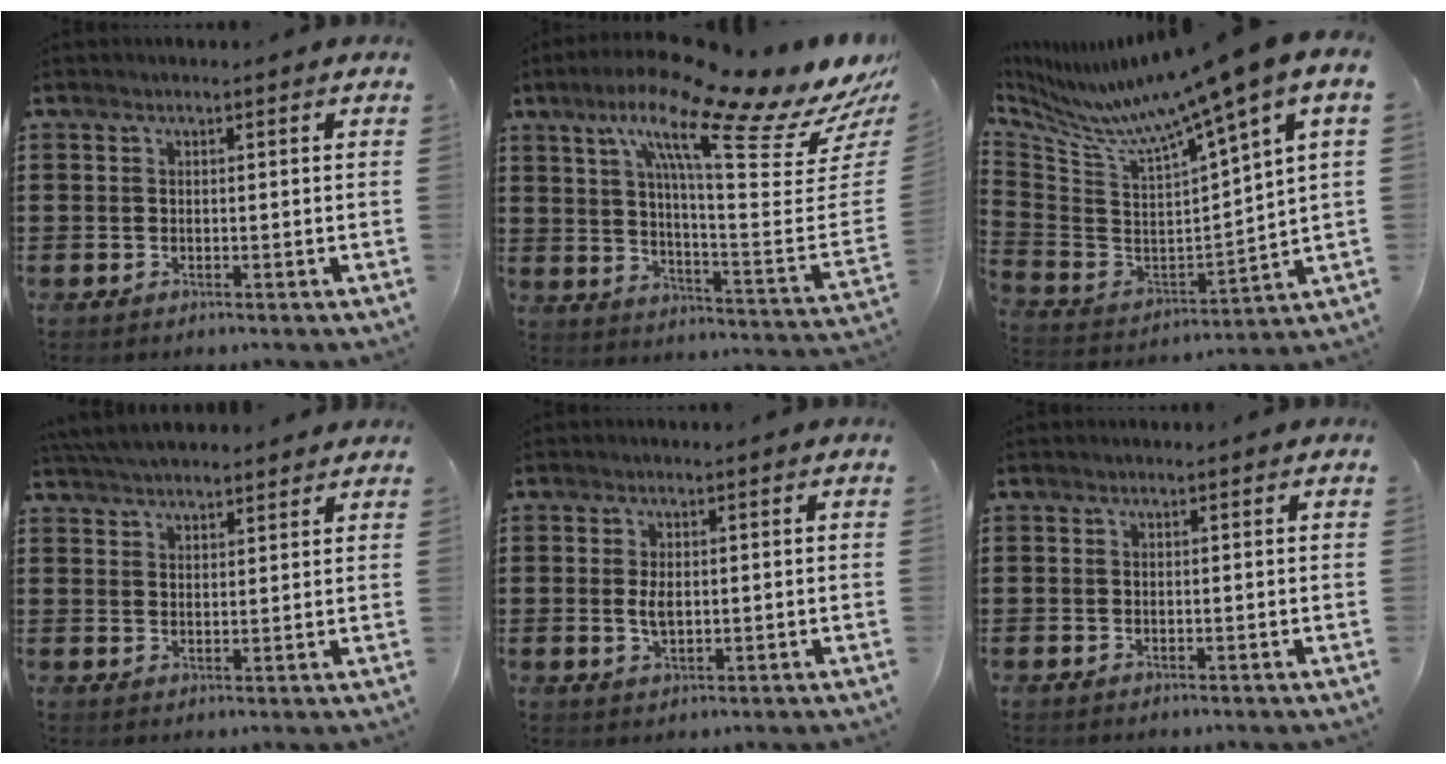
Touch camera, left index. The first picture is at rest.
{"total": 16.6, "force": [10.0, 2.7, 13.0], "torque": [-0.245, -0.063, 0.156]}
{"total": 9.6, "force": [7.6, -2.1, 5.5], "torque": [-0.135, -0.073, 0.109]}
{"total": 4.9, "force": [4.7, 0.6, 1.2], "torque": [-0.036, -0.008, 0.090]}
{"total": 3.1, "force": [0.1, 1.5, 2.6], "torque": [-0.060, 0.002, -0.001]}
{"total": 0.0}